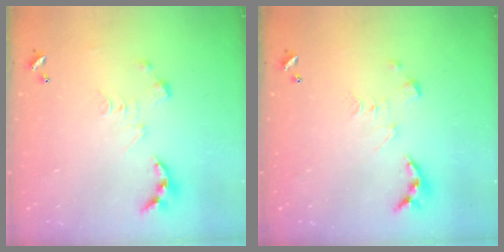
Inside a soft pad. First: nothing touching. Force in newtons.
{"total": 0.0}